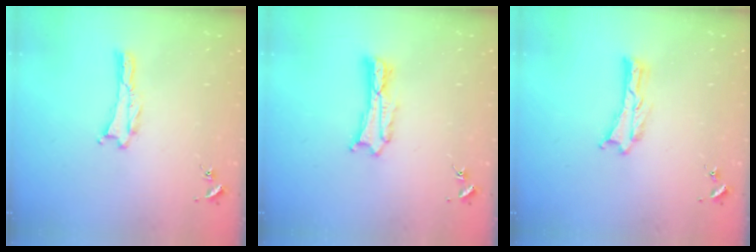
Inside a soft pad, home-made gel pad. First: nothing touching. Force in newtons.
{"total": 1.8, "press": 1.8, "slide": 0.3}
{"total": 0.0}